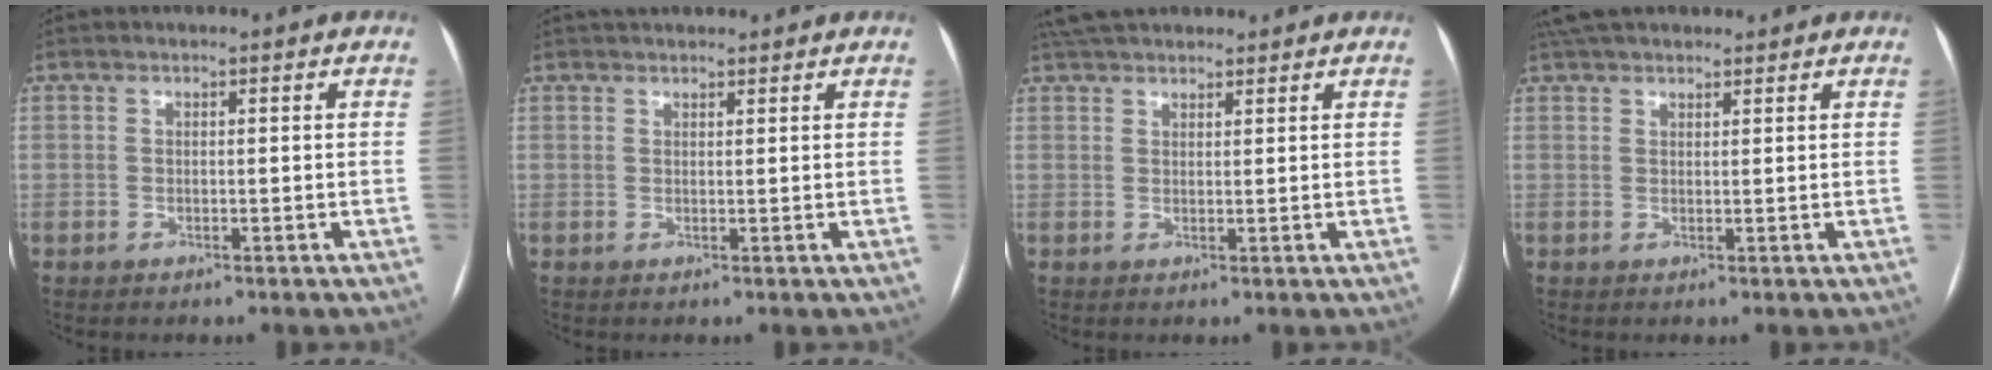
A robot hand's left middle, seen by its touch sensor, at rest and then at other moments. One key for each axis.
{"total": 5.1, "fx": 4.5, "fy": 1.3, "fz": 2.0, "tx": -0.025, "ty": 0.034, "tz": 0.064}
{"total": 7.5, "fx": 6.6, "fy": 2.2, "fz": 2.8, "tx": -0.044, "ty": 0.039, "tz": 0.109}
{"total": 7.4, "fx": 6.4, "fy": 2.3, "fz": 3.0, "tx": -0.045, "ty": 0.039, "tz": 0.107}